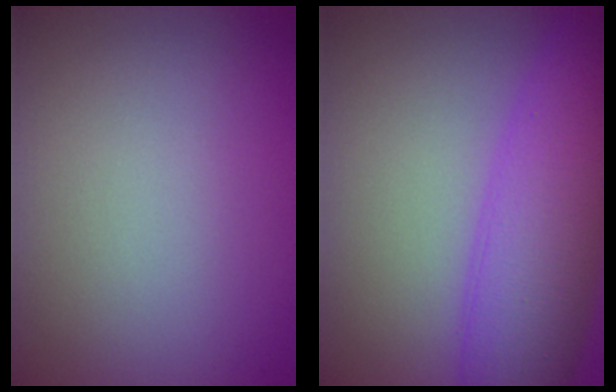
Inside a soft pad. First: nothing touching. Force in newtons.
{"total": 8.2, "press": 8.2, "slide": 0.4}